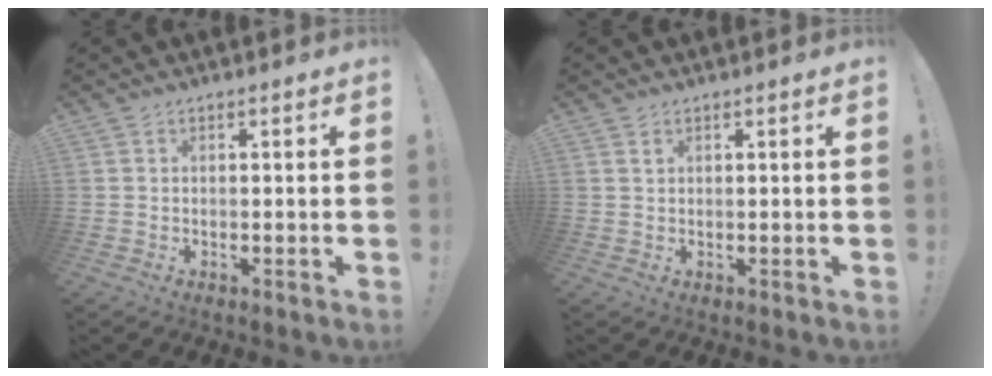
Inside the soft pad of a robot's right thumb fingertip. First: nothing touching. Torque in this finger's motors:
{"motor_torque": [0.13, -0.02, 0.00, 0.05, 0.00]}